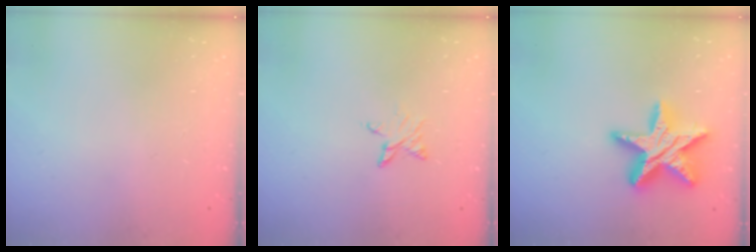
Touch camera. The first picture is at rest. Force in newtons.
{"total": 4.1, "press": 4.1, "slide": 0.5}
{"total": 18.6, "press": 18.5, "slide": 1.3}